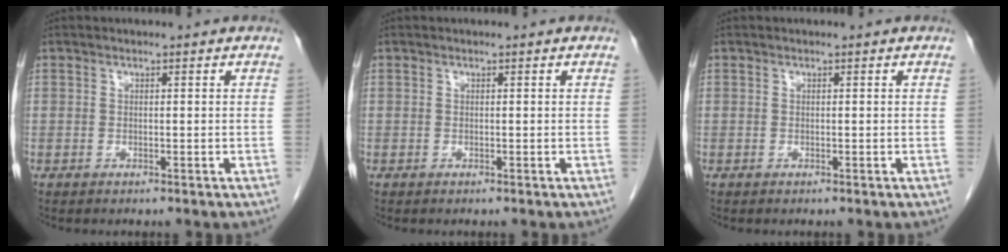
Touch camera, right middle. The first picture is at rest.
{"total": 0.0}
{"total": 0.0}